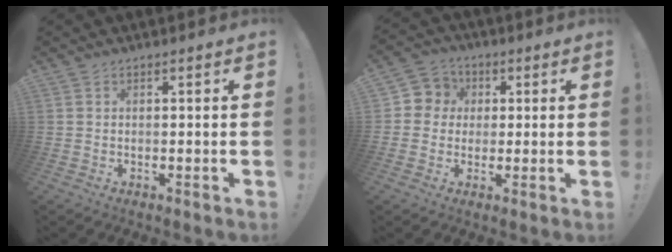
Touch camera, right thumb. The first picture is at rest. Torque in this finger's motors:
{"motor_torque": [-0.07, 0.07, -0.01, 0.01, 0.00]}